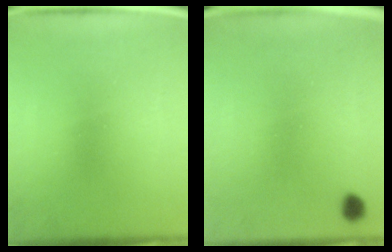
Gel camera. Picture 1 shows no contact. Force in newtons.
{"total": 2.9}